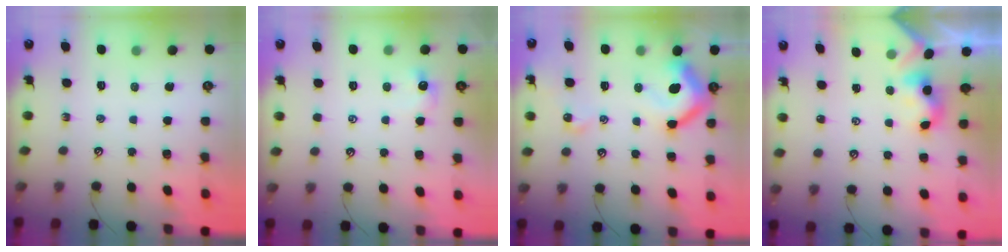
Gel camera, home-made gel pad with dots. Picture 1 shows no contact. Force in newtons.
{"total": 1.4, "press": 1.2, "slide": 0.6}
{"total": 12.2, "press": 12.1, "slide": 1.4}
{"total": 2.3, "press": 2.3, "slide": 0.3}